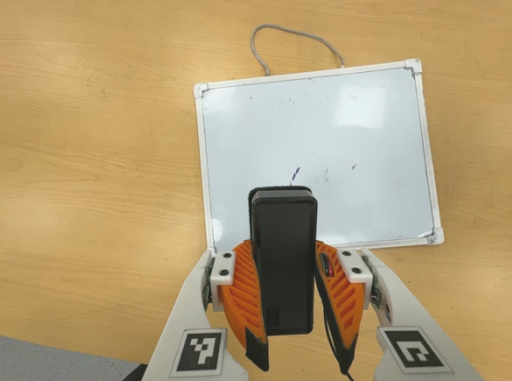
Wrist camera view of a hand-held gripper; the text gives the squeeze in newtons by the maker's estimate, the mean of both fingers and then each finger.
{"total": 7.2, "left": 6.2, "right": 8.3}